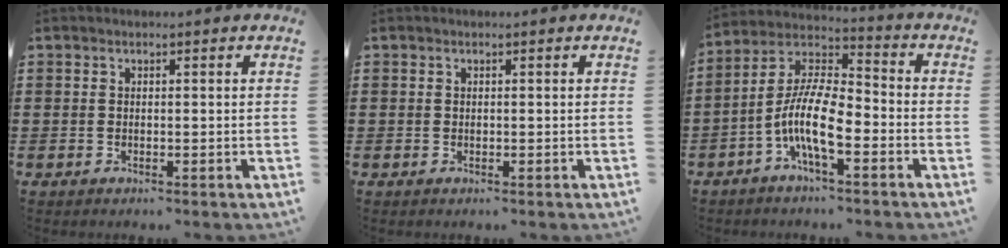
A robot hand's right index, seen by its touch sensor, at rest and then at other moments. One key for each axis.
{"total": 0.0}
{"total": 10.3, "fx": -4.3, "fy": 3.4, "fz": 8.8, "tx": -0.202, "ty": -0.008, "tz": -0.086}